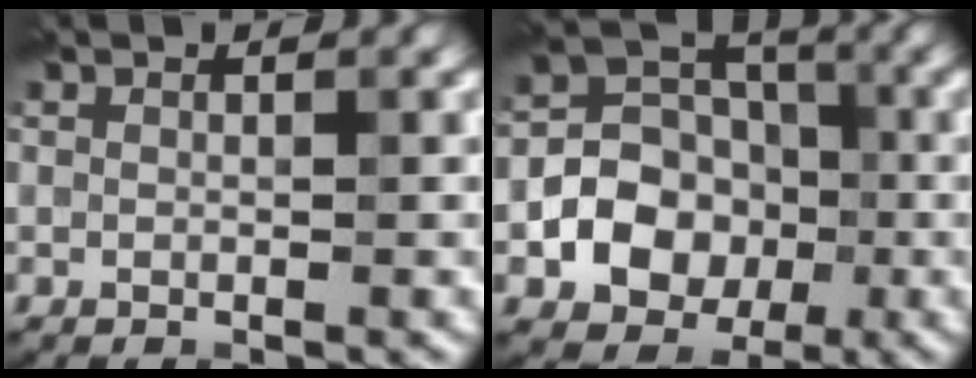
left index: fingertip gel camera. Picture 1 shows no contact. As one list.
[{"total": 7.1, "force": [-1.9, 5.8, 3.6], "torque": [-0.048, -0.002, -0.043]}]